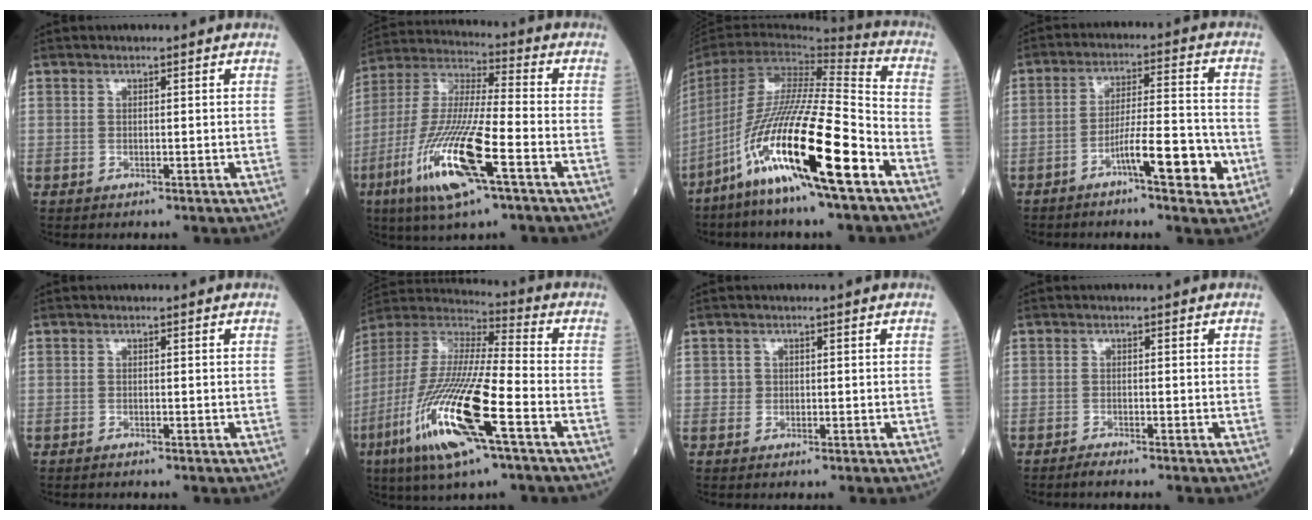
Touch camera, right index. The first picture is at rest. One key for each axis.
{"total": 17.3, "fx": -7.3, "fy": 1.9, "fz": 15.6, "tx": -0.336, "ty": -0.026, "tz": -0.135}
{"total": 22.4, "fx": -11.5, "fy": 1.0, "fz": 19.1, "tx": -0.378, "ty": -0.052, "tz": -0.220}
{"total": 9.4, "fx": -4.2, "fy": 1.4, "fz": 8.3, "tx": -0.137, "ty": 0.013, "tz": -0.064}
{"total": 0.0}
{"total": 20.7, "fx": -8.8, "fy": 2.3, "fz": 18.6, "tx": -0.427, "ty": -0.045, "tz": -0.169}
{"total": 0.8, "fx": 0.0, "fy": 0.8, "fz": 0.0, "tx": 0.004, "ty": 0.007, "tz": 0.000}
{"total": 1.4, "fx": -1.3, "fy": -0.2, "fz": 0.6, "tx": -0.016, "ty": 0.000, "tz": -0.021}